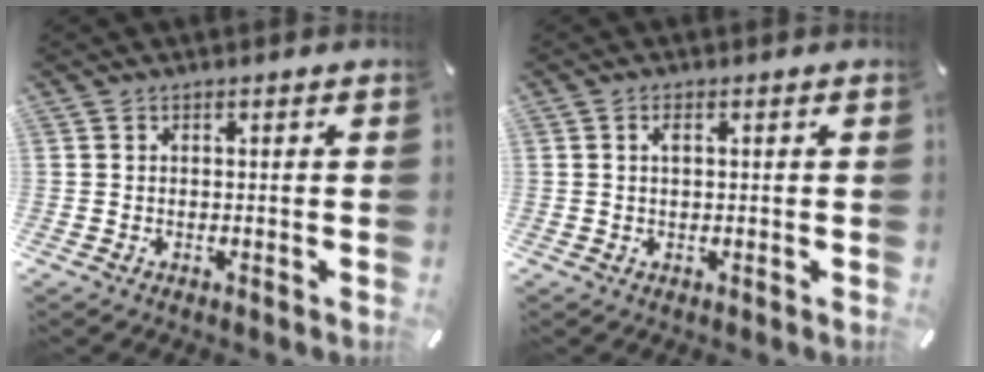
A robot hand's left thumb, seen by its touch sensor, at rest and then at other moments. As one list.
[{"total": 1.6, "force": [0.4, 0.7, 1.4], "torque": [-0.029, 0.004, 0.006]}]